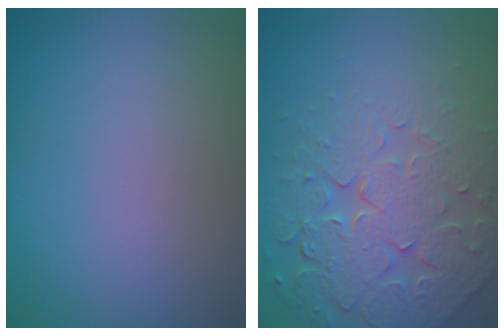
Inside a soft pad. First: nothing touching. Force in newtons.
{"total": 7.9, "press": 5.7, "slide": 5.6}